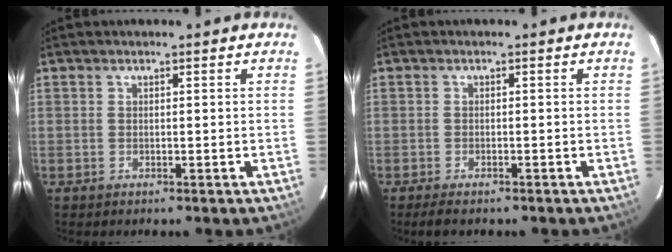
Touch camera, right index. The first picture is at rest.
{"total": 3.9, "force": [-3.2, 1.0, 1.9], "torque": [-0.042, -0.014, -0.052]}